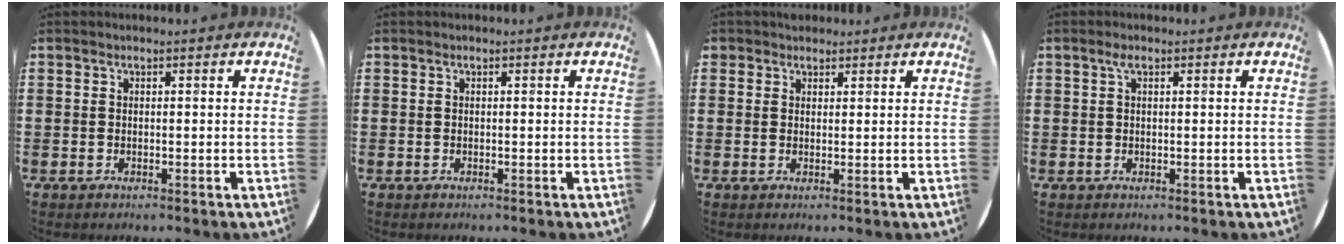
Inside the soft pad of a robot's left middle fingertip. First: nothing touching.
{"total": 0.0}
{"total": 1.6, "force": [1.4, 0.7, -0.1], "torque": [0.000, 0.006, 0.028]}
{"total": 0.7, "force": [0.4, 0.2, 0.6], "torque": [-0.012, 0.002, 0.007]}